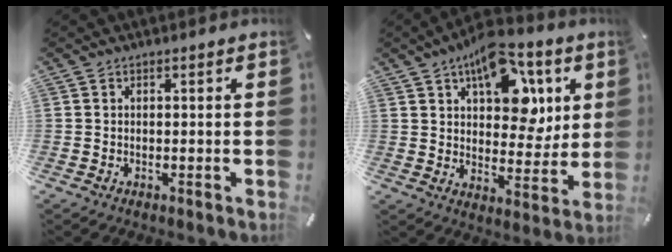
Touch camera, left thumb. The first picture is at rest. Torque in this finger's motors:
{"motor_torque": [2.44, 2.56, 1.88, -0.89, 0.16]}